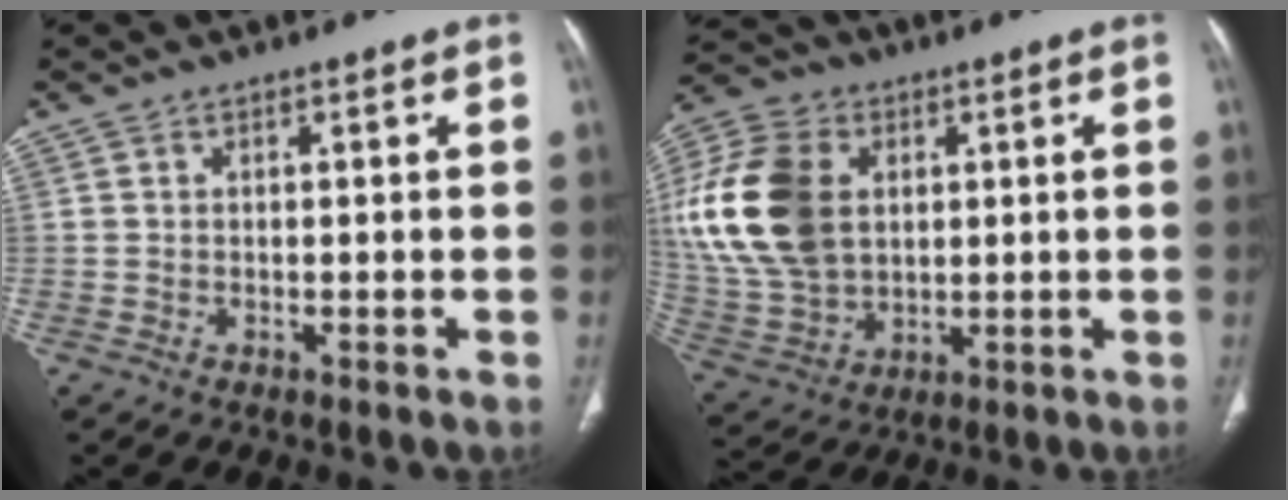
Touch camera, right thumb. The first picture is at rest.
{"total": 21.2, "force": [3.7, 14.9, 14.6], "torque": [-0.312, -0.003, 0.080]}